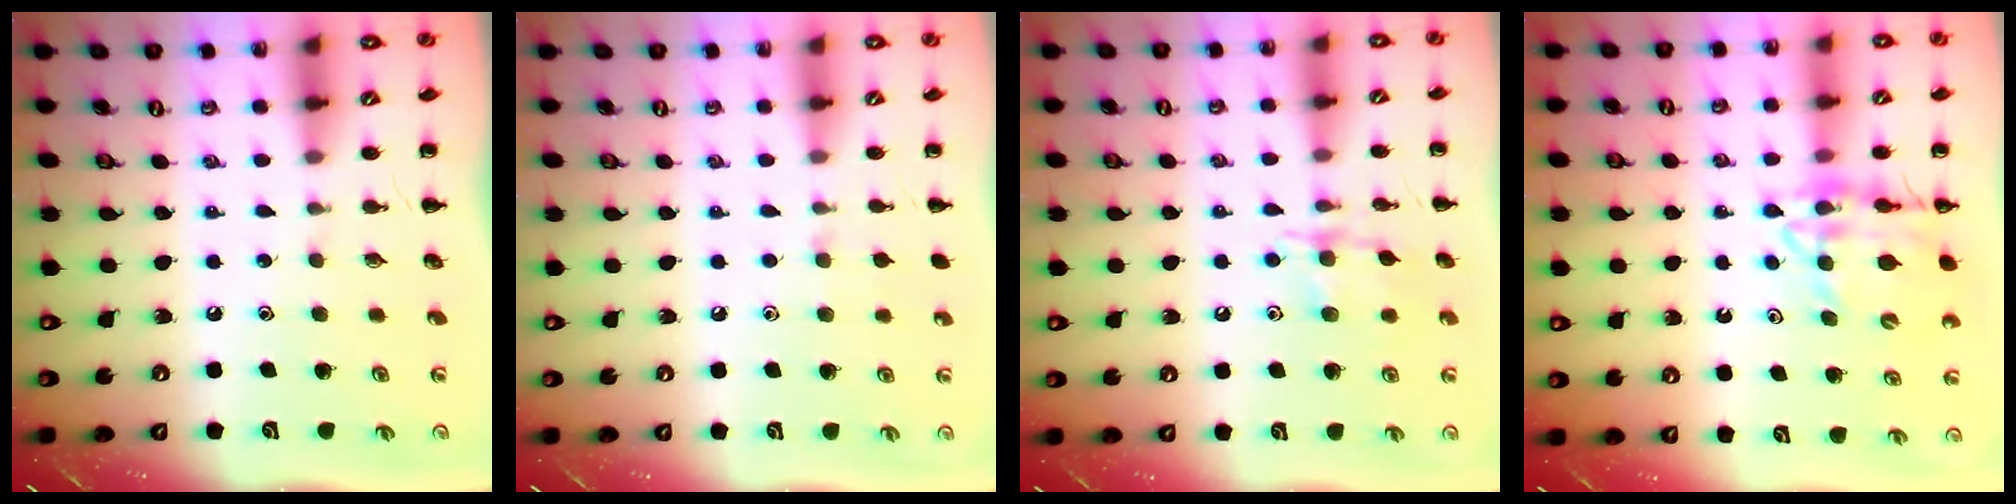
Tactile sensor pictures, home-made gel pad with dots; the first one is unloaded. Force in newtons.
{"total": 4.4, "press": 4.0, "slide": 1.8}
{"total": 10.4, "press": 10.4, "slide": 0.5}
{"total": 13.6, "press": 13.2, "slide": 3.0}